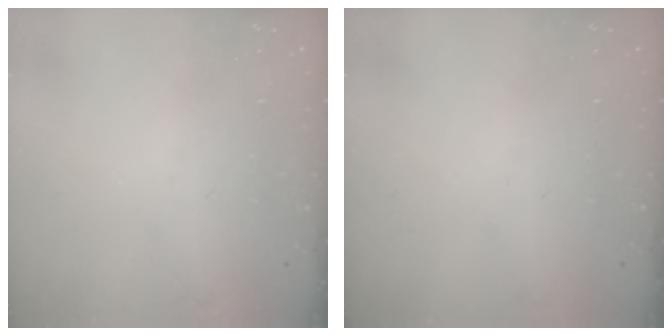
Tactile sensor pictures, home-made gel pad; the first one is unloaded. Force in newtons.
{"total": 0.0}